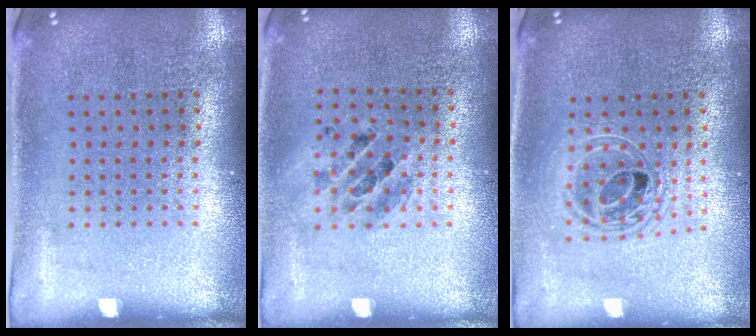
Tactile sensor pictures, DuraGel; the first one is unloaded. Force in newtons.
{"total": 1.2, "press": 1.1, "slide": 0.4}
{"total": 1.6, "press": 1.3, "slide": 0.9}